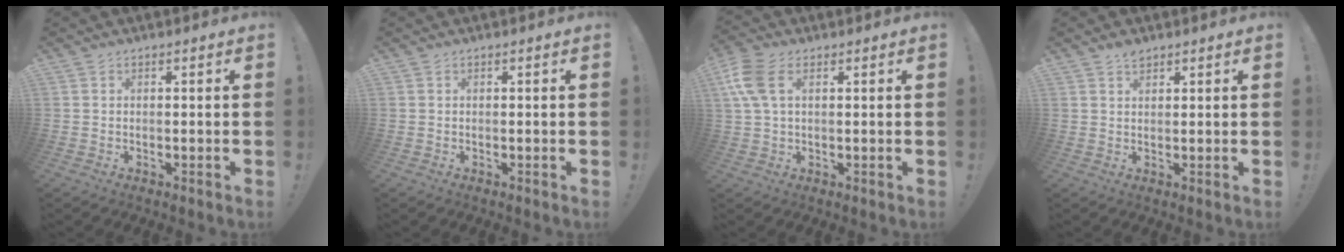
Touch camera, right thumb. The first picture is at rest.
{"total": 0.0}
{"total": 8.6, "force": [2.5, 4.9, 6.6], "torque": [-0.140, 0.005, 0.049]}
{"total": 2.3, "force": [1.8, 1.2, 0.8], "torque": [-0.002, -0.010, 0.030]}